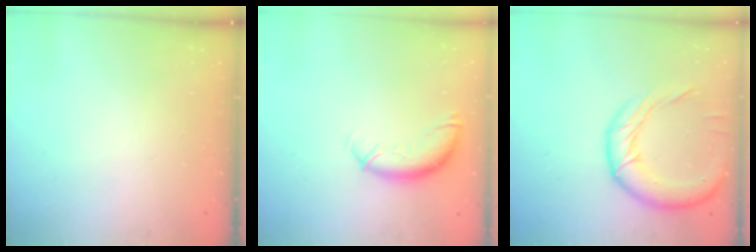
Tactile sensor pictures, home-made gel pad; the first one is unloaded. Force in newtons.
{"total": 10.1, "press": 10.1, "slide": 0.3}
{"total": 16.9, "press": 16.9, "slide": 1.5}